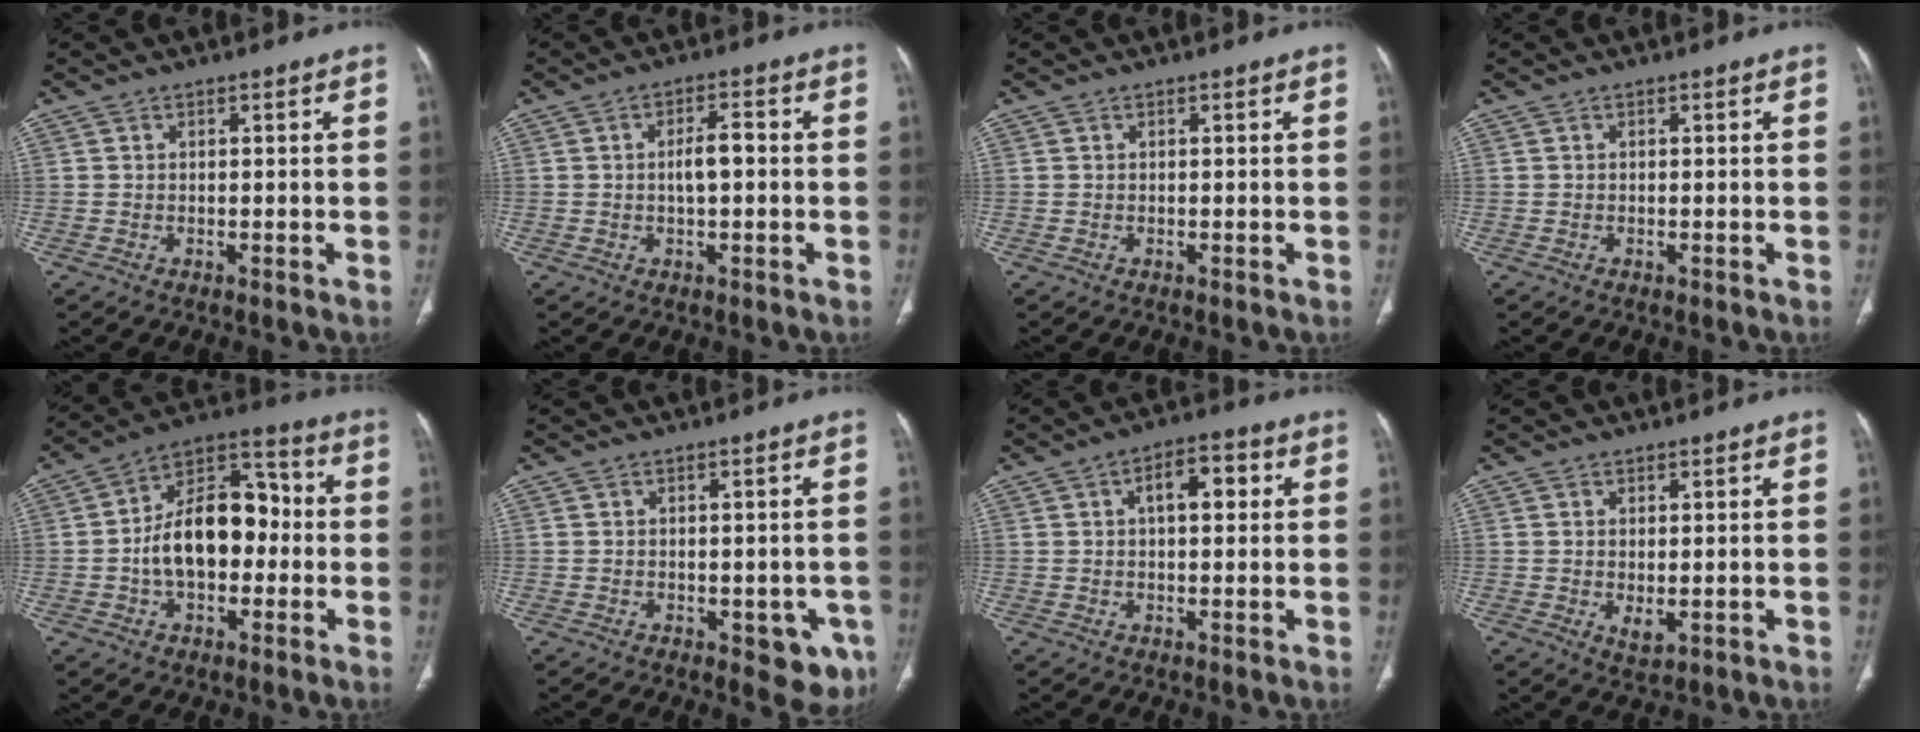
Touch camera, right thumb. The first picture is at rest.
{"total": 4.3, "force": [-0.1, 1.8, 4.0], "torque": [-0.071, 0.011, -0.005]}
{"total": 0.0}
{"total": 0.0}
{"total": 16.6, "force": [-1.4, 10.4, 12.9], "torque": [-0.186, 0.045, -0.029]}
{"total": 6.3, "force": [-2.3, 3.5, 4.8], "torque": [-0.024, -0.002, -0.021]}
{"total": 6.7, "force": [1.6, 3.3, 5.6], "torque": [-0.070, 0.012, 0.021]}
{"total": 2.7, "force": [-0.2, 1.4, 2.3], "torque": [-0.036, -0.009, 0.006]}